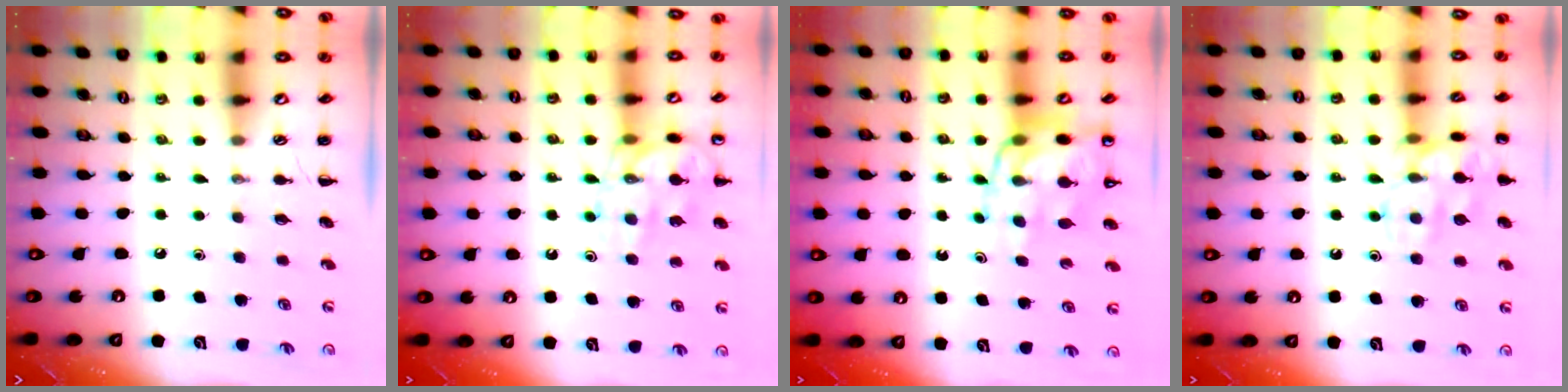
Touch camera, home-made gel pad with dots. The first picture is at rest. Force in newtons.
{"total": 13.4, "press": 13.3, "slide": 1.4}
{"total": 13.3, "press": 13.0, "slide": 3.1}
{"total": 13.3, "press": 13.3, "slide": 0.4}